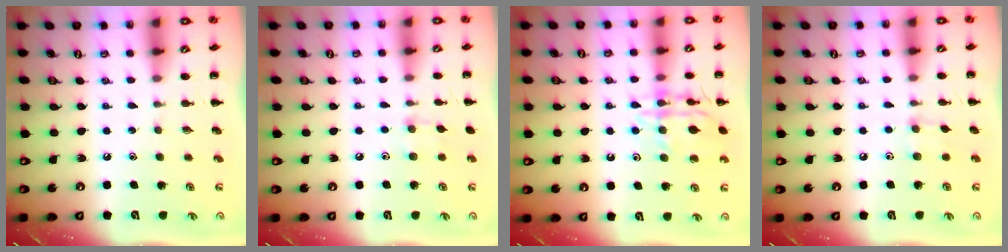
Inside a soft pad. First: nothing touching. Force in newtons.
{"total": 6.4, "press": 6.2, "slide": 1.9}
{"total": 13.1, "press": 13.0, "slide": 1.1}
{"total": 4.3, "press": 4.1, "slide": 1.4}